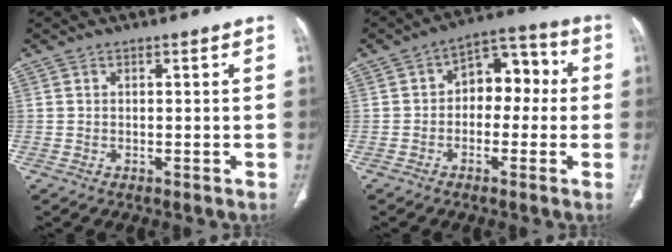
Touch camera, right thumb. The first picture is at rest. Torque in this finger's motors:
{"motor_torque": [0.39, -0.15, 0.11, 0.22, 0.13]}